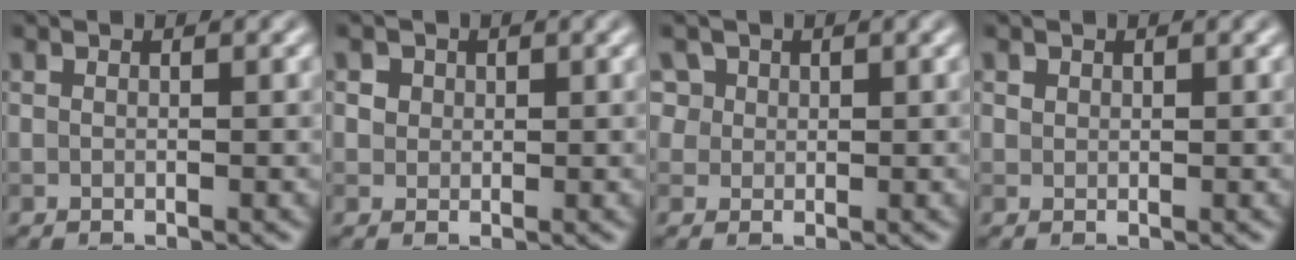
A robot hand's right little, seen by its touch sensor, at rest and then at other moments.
{"total": 3.0, "force": [1.5, 2.3, 1.2], "torque": [-0.023, 0.005, 0.020]}
{"total": 4.5, "force": [2.2, 3.4, 1.8], "torque": [-0.039, 0.010, 0.029]}
{"total": 0.8, "force": [0.5, 0.6, 0.1], "torque": [0.001, -0.003, 0.008]}